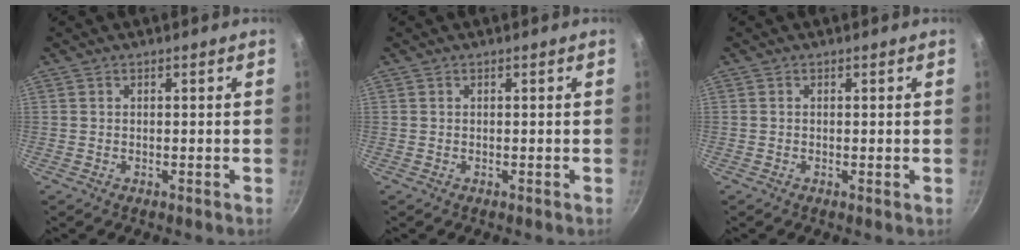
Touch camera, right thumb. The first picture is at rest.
{"total": 0.0}
{"total": 0.0}